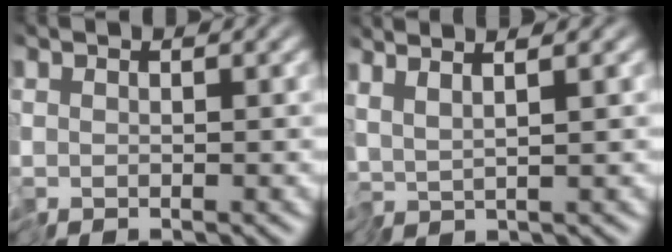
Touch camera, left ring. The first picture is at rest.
{"total": 2.4, "force": [1.4, -0.1, 2.0], "torque": [-0.037, 0.011, 0.019]}